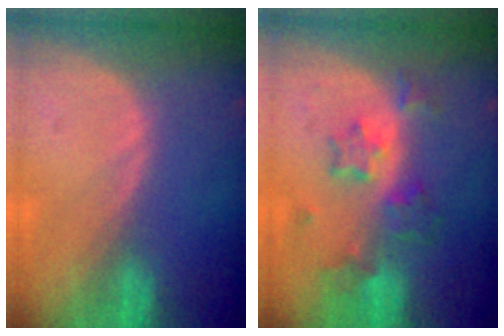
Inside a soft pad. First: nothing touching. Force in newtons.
{"total": 7.3, "press": 6.5, "slide": 3.3}